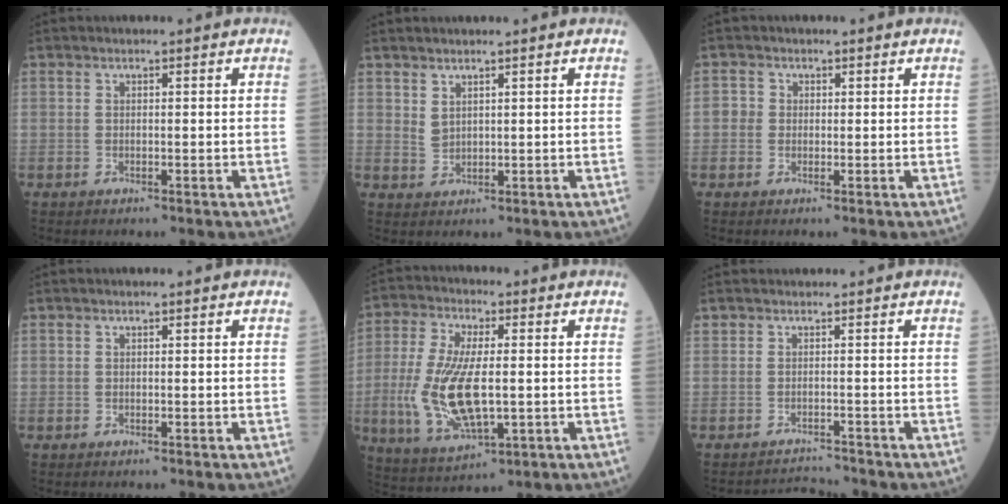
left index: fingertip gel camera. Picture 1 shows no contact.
{"total": 2.0, "force": [1.4, 1.0, 1.0], "torque": [-0.027, -0.003, 0.046]}
{"total": 2.0, "force": [-0.2, 2.0, 0.2], "torque": [0.004, 0.004, -0.004]}
{"total": 0.0}
{"total": 12.4, "force": [-1.3, 4.2, 11.6], "torque": [-0.253, -0.008, -0.010]}
{"total": 2.1, "force": [-1.6, -0.1, -1.4], "torque": [0.019, -0.005, -0.021]}